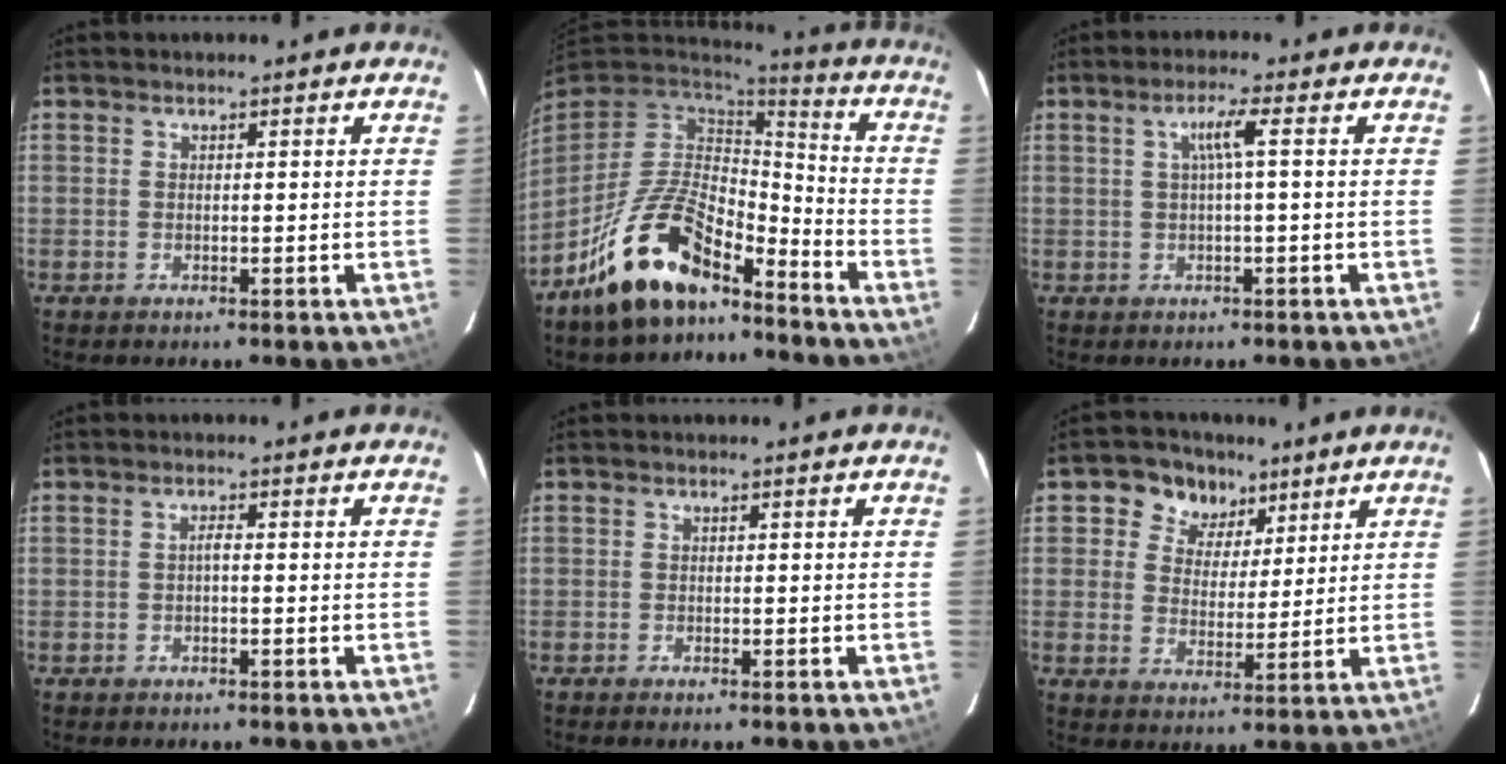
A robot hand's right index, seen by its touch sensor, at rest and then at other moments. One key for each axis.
{"total": 16.8, "fx": -11.4, "fy": 7.0, "fz": 10.2, "tx": -0.211, "ty": 0.001, "tz": -0.202}
{"total": 3.2, "fx": 0.3, "fy": -0.4, "fz": 3.2, "tx": -0.060, "ty": 0.005, "tz": 0.006}
{"total": 1.0, "fx": -0.3, "fy": 0.2, "fz": 0.9, "tx": -0.017, "ty": 0.007, "tz": -0.007}
{"total": 0.7, "fx": -0.7, "fy": 0.0, "fz": 0.3, "tx": -0.007, "ty": -0.002, "tz": -0.013}
{"total": 8.0, "fx": 4.2, "fy": 6.5, "fz": 2.2, "tx": -0.037, "ty": 0.009, "tz": 0.065}